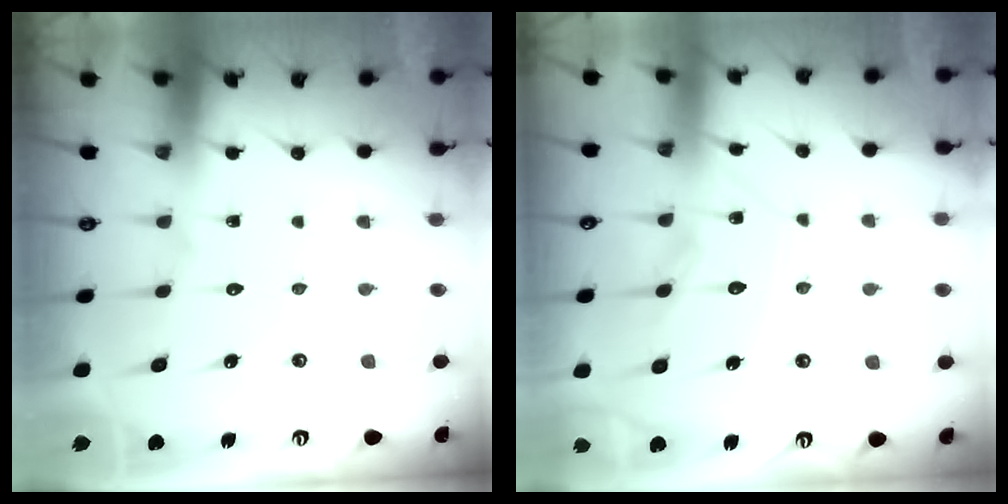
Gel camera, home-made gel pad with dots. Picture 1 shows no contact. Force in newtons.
{"total": 10.5, "press": 10.4, "slide": 0.9}